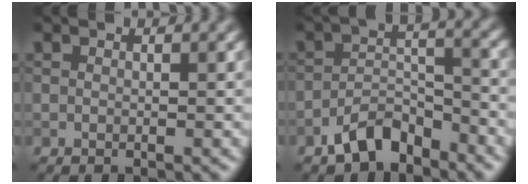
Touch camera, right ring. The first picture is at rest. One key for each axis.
{"total": 4.9, "fx": -3.7, "fy": 1.9, "fz": 2.6, "tx": -0.040, "ty": 0.008, "tz": -0.073}